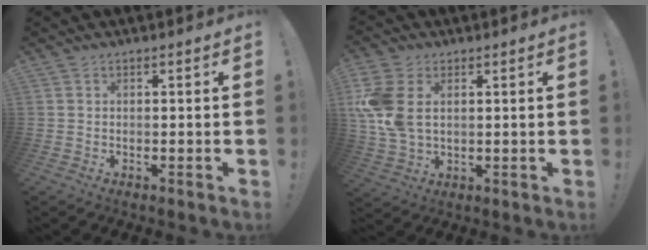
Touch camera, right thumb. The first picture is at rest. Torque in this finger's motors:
{"motor_torque": [0.26, 0.37, 0.19, 0.17, 0.20]}